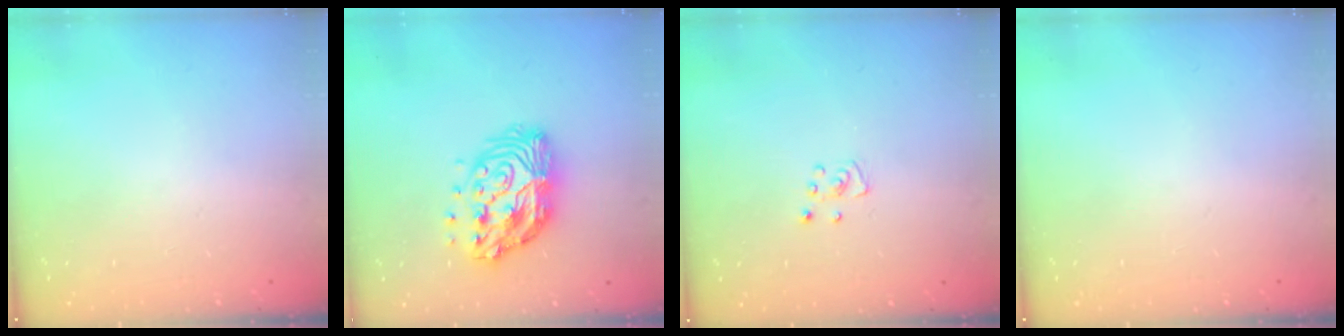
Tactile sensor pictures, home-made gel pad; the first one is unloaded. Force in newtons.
{"total": 15.1, "press": 15.0, "slide": 1.1}
{"total": 3.6, "press": 3.6, "slide": 0.3}
{"total": 0.0}